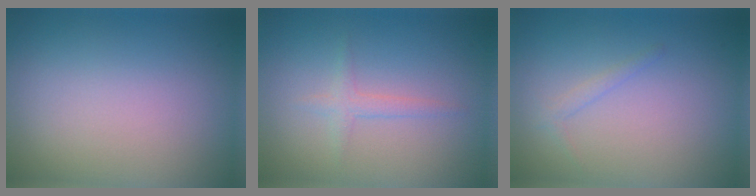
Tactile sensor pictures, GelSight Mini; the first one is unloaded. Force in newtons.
{"total": 1.3, "press": 1.3, "slide": 0.1}
{"total": 0.8, "press": 0.8, "slide": 0.1}